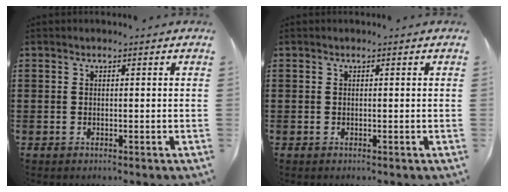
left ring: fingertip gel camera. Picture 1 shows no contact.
{"total": 0.0}